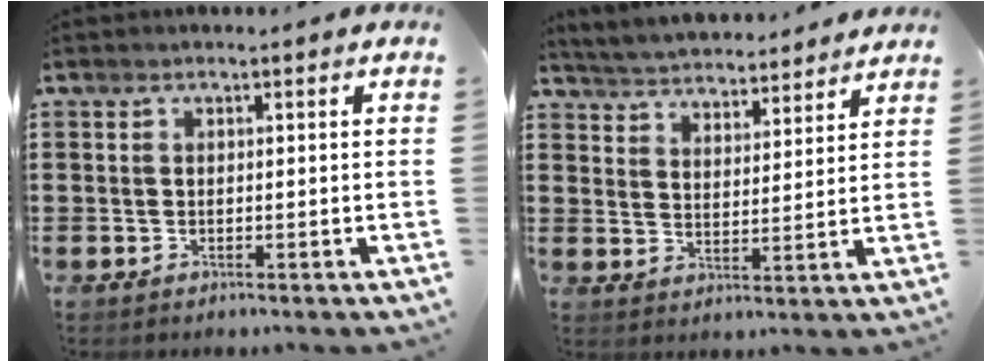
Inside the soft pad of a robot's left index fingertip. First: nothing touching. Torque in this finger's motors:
{"motor_torque": [-0.59, -0.66, -0.05, -0.05]}